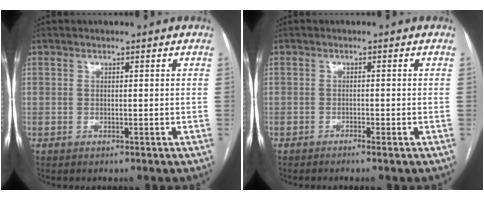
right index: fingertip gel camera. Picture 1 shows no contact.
{"total": 1.1, "force": [-0.8, -0.1, 0.7], "torque": [-0.014, 0.001, -0.015]}